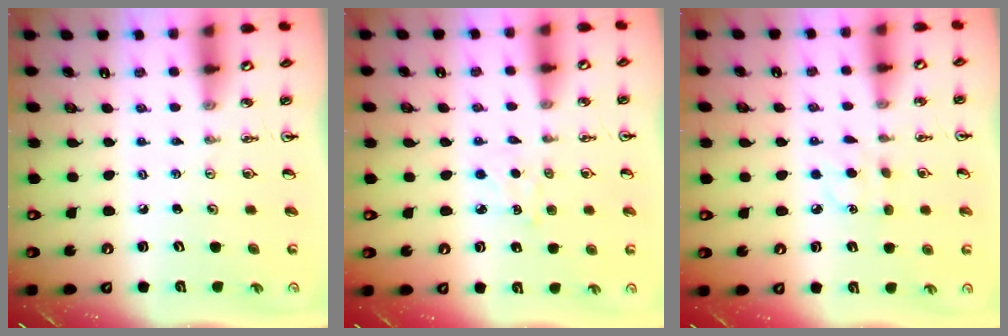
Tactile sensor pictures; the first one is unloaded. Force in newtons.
{"total": 3.9, "press": 3.9, "slide": 0.5}
{"total": 5.4, "press": 5.4, "slide": 0.6}